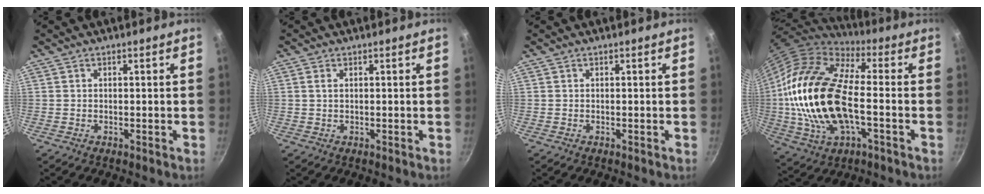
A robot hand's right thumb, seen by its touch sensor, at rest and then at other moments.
{"total": 1.1, "force": [0.4, 0.6, 0.8], "torque": [-0.014, 0.002, 0.006]}
{"total": 0.0}
{"total": 24.3, "force": [-1.9, 12.2, 21.0], "torque": [-0.408, 0.024, -0.038]}